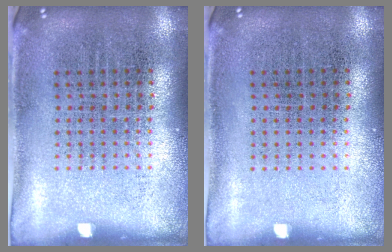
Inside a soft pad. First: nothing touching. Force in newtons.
{"total": 0.0}